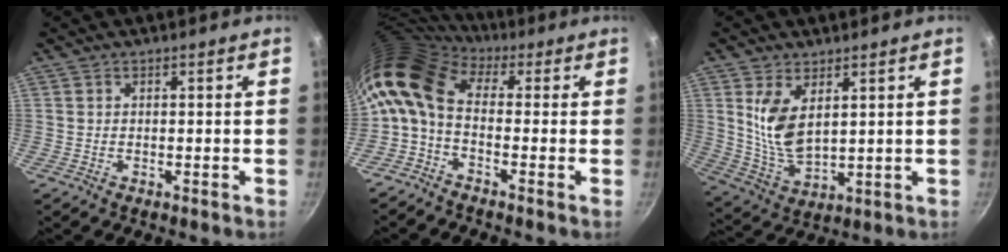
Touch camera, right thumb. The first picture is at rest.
{"total": 11.7, "force": [0.2, 7.1, 9.3], "torque": [-0.190, 0.025, -0.018]}
{"total": 9.6, "force": [3.2, 5.0, 7.6], "torque": [-0.140, -0.034, 0.075]}